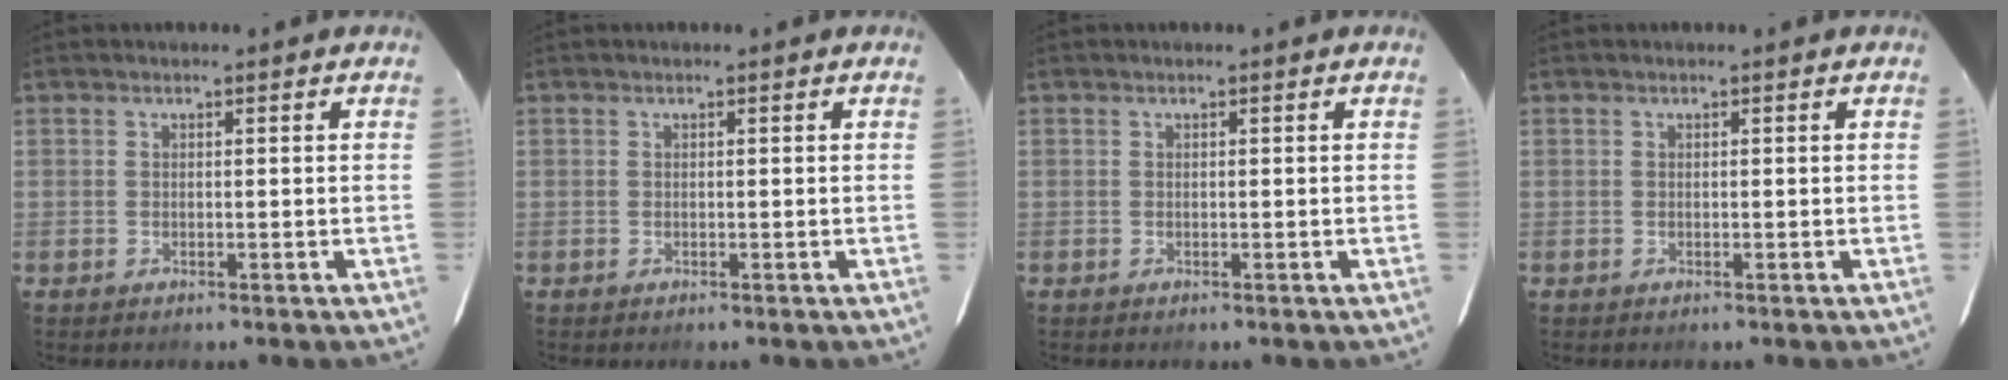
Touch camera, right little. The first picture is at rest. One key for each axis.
{"total": 0.0}
{"total": 0.0}
{"total": 0.0}